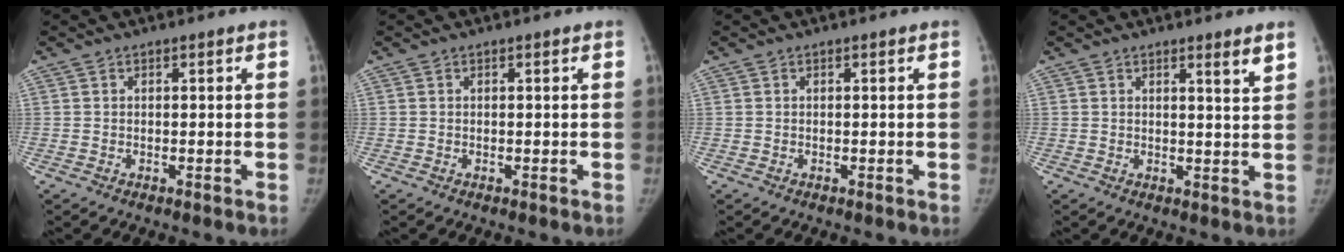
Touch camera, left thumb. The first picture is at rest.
{"total": 0.0}
{"total": 0.0}
{"total": 3.0, "force": [2.1, 0.1, 2.1], "torque": [-0.030, -0.019, 0.030]}